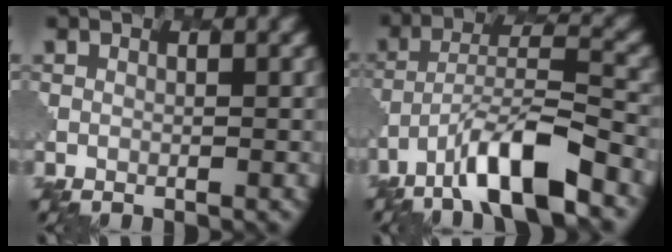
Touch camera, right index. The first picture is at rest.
{"total": 8.7, "force": [-5.6, 2.2, 6.3], "torque": [-0.107, 0.011, -0.099]}